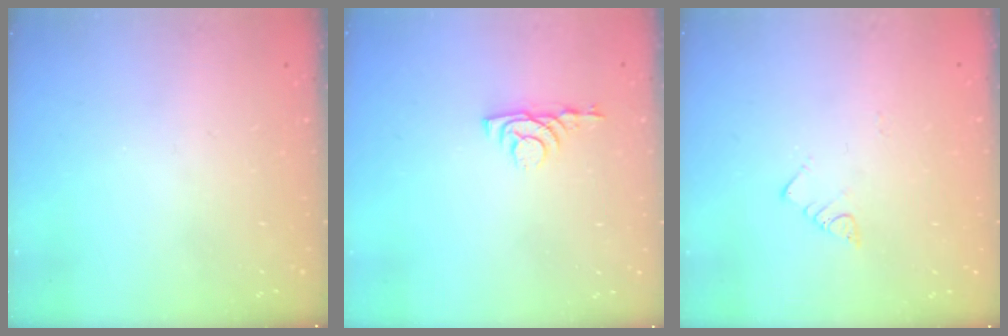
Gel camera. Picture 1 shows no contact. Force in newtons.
{"total": 3.7, "press": 3.7, "slide": 0.6}
{"total": 3.2, "press": 3.2, "slide": 0.0}